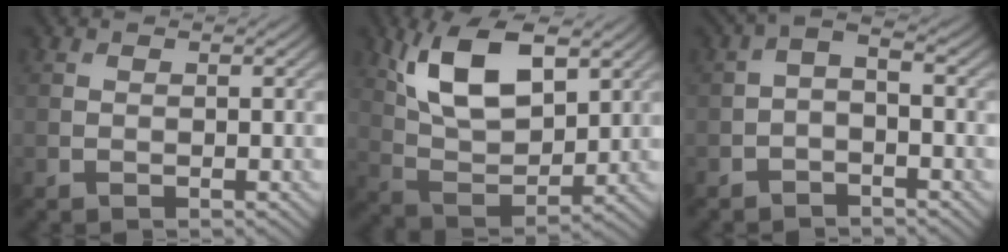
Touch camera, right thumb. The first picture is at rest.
{"total": 12.0, "force": [5.5, 5.6, 9.0], "torque": [-0.188, 0.003, 0.109]}
{"total": 2.6, "force": [-1.2, 0.9, 2.2], "torque": [-0.045, 0.003, -0.032]}